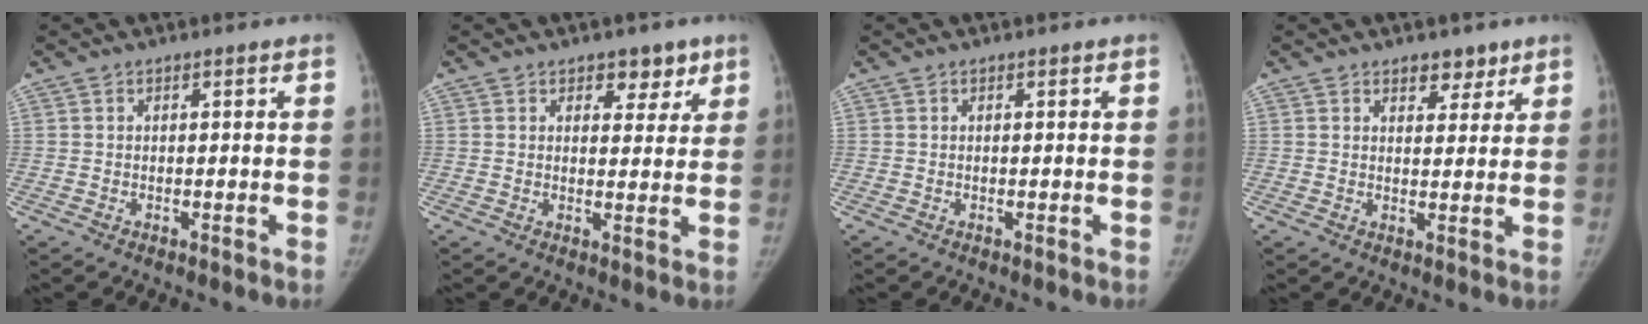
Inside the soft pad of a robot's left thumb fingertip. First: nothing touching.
{"total": 4.6, "force": [2.8, 2.9, 2.0], "torque": [0.009, -0.014, 0.038]}
{"total": 0.0}
{"total": 3.9, "force": [2.7, 2.3, 1.5], "torque": [0.004, -0.016, 0.042]}